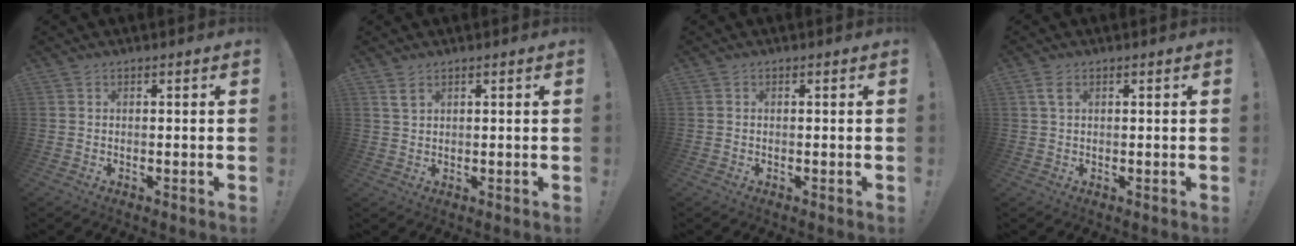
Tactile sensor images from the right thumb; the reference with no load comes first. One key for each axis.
{"total": 2.8, "fx": 1.7, "fy": 1.5, "fz": 1.6, "tx": -0.018, "ty": -0.009, "tz": 0.031}
{"total": 0.0}
{"total": 2.8, "fx": 1.2, "fy": 1.4, "fz": 2.1, "tx": -0.037, "ty": -0.001, "tz": 0.021}